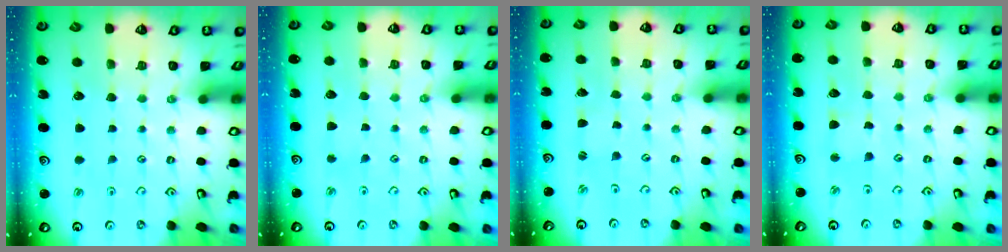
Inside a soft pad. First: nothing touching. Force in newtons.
{"total": 2.4, "press": 2.4, "slide": 0.3}
{"total": 0.8, "press": 0.8, "slide": 0.1}
{"total": 2.5, "press": 2.4, "slide": 0.4}